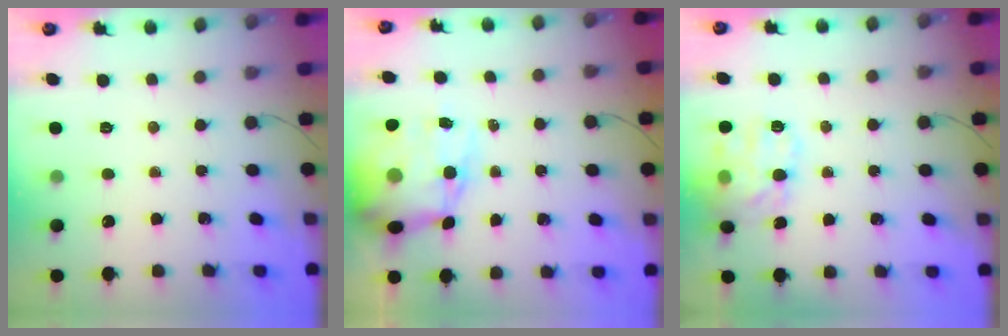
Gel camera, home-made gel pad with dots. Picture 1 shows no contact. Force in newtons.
{"total": 16.6, "press": 16.2, "slide": 3.6}
{"total": 12.2, "press": 12.2, "slide": 1.0}